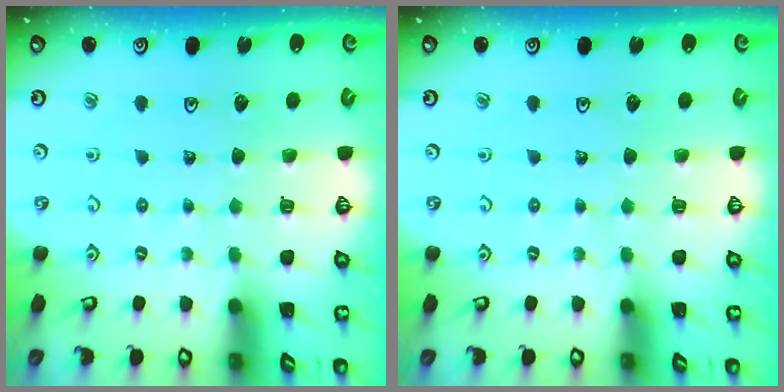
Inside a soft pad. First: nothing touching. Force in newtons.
{"total": 0.0}